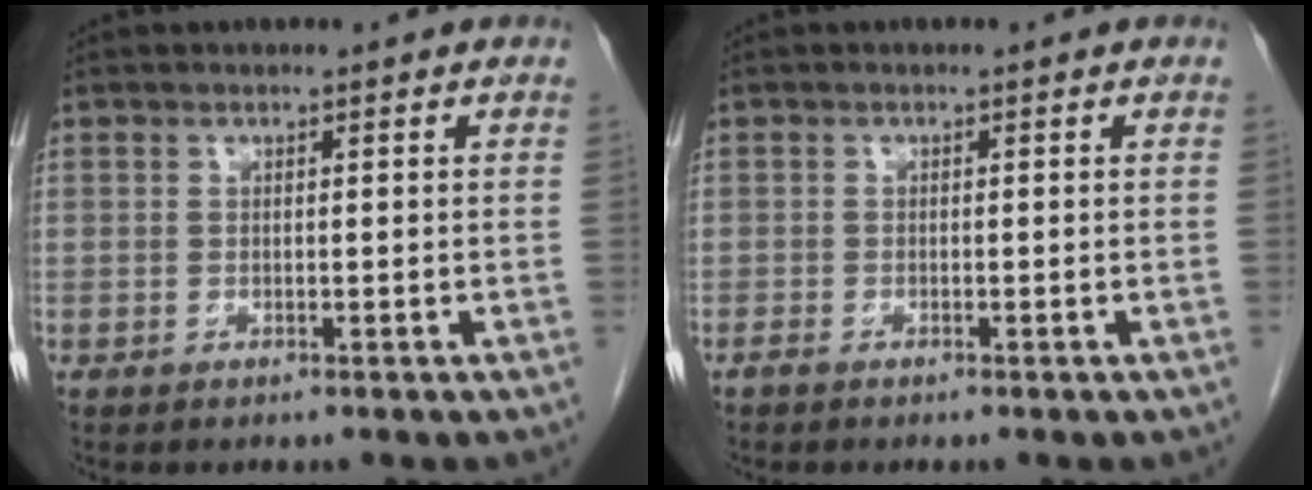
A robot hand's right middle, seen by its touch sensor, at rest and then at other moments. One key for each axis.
{"total": 0.6, "fx": -0.6, "fy": -0.1, "fz": 0.2, "tx": -0.006, "ty": -0.002, "tz": -0.011}